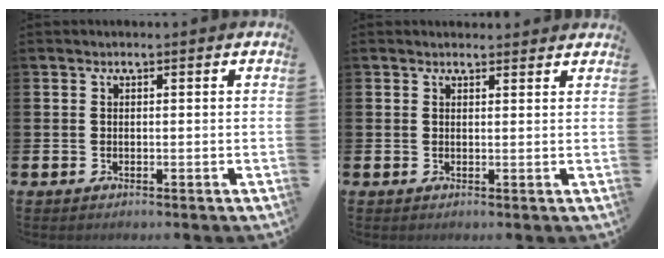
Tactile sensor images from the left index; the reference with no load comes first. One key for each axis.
{"total": 1.3, "fx": 1.3, "fy": 0.3, "fz": 0.0, "tx": 0.007, "ty": -0.003, "tz": 0.022}